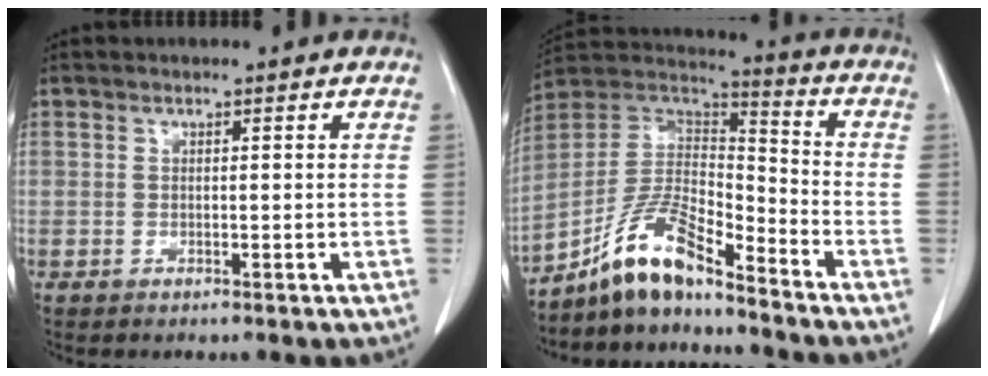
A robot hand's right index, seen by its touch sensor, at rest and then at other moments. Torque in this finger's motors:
{"motor_torque": [1.09, -1.05, 0.48, 0.14]}